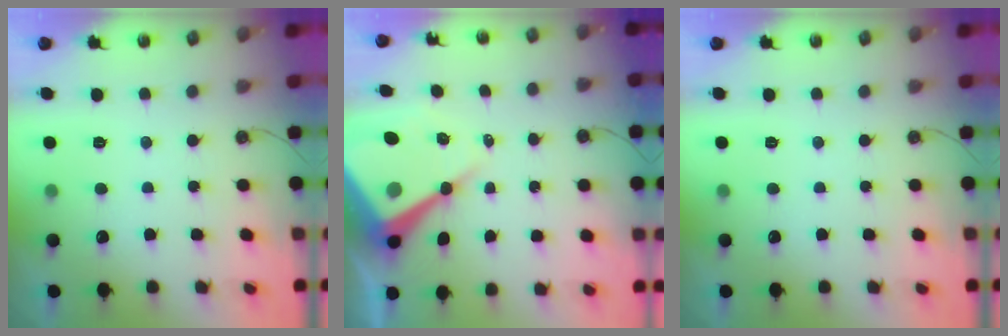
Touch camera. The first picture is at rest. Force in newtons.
{"total": 16.6, "press": 16.6, "slide": 1.6}
{"total": 0.0}